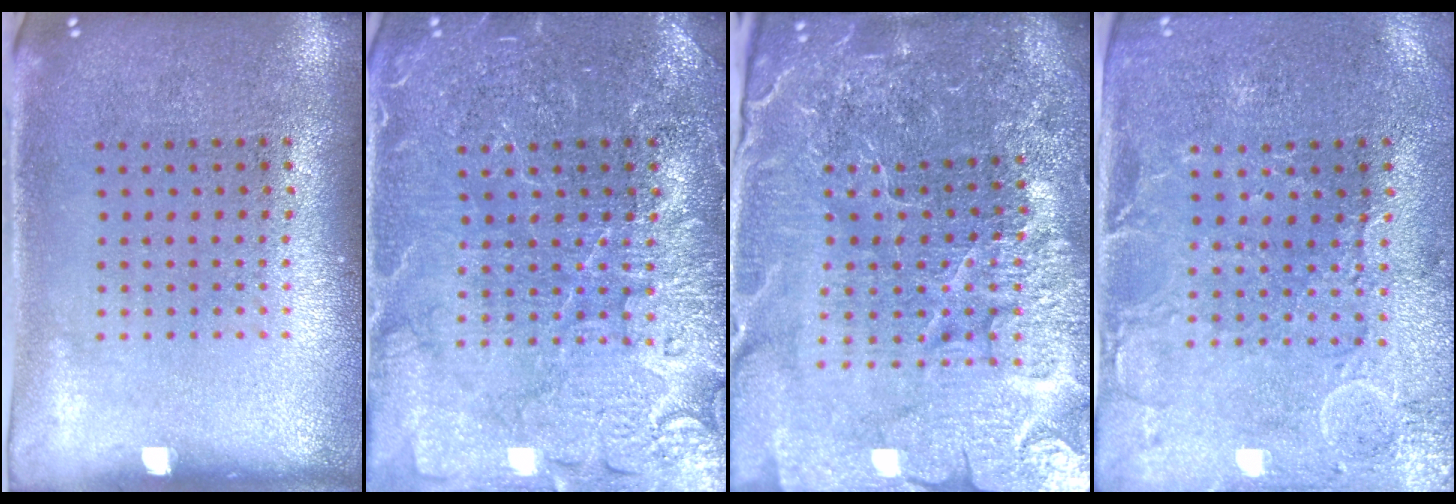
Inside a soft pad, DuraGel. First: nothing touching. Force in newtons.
{"total": 4.1, "press": 4.1, "slide": 0.6}
{"total": 6.2, "press": 5.5, "slide": 2.9}
{"total": 0.6, "press": 0.3, "slide": 0.5}